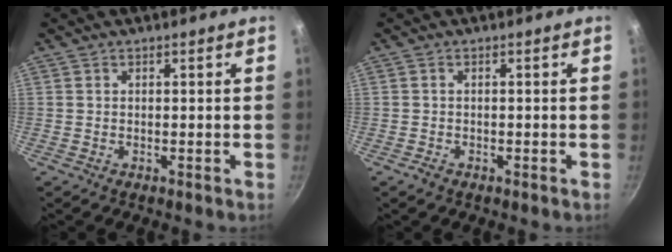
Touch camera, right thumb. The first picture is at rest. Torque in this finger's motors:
{"motor_torque": [-0.45, 0.35, -0.15, 0.13, -0.01]}